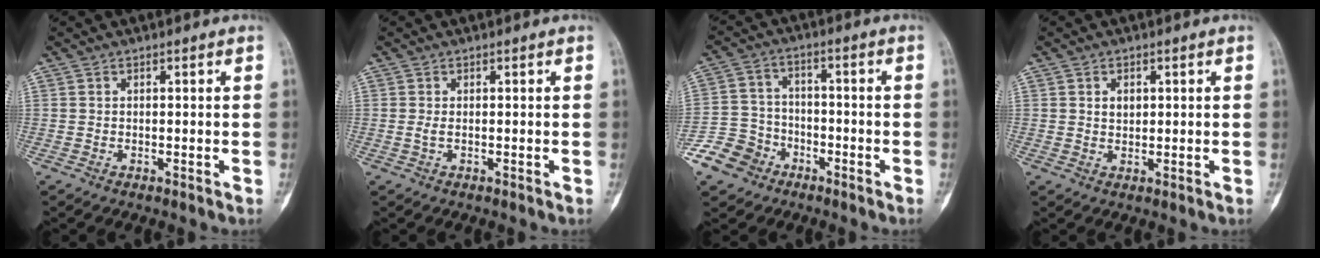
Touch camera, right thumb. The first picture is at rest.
{"total": 0.8, "force": [-0.1, 0.2, 0.8], "torque": [-0.023, -0.003, 0.001]}
{"total": 9.0, "force": [-5.5, 6.8, 2.0], "torque": [-0.019, 0.039, -0.110]}
{"total": 2.2, "force": [0.7, 1.6, 1.4], "torque": [-0.017, -0.003, 0.013]}